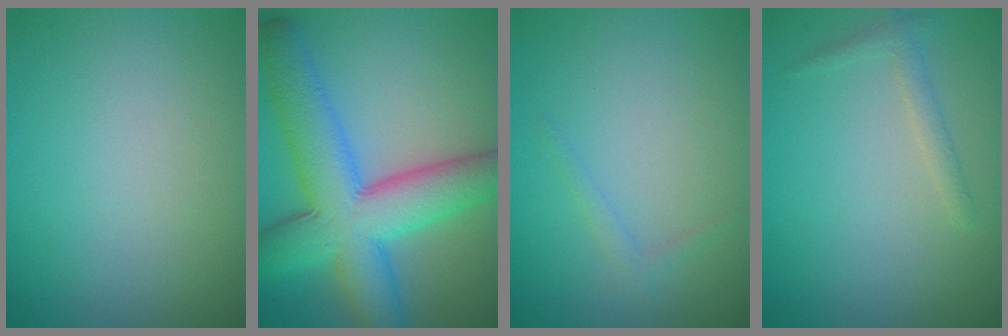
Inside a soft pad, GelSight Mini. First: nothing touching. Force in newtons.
{"total": 10.2, "press": 10.2, "slide": 0.2}
{"total": 0.8, "press": 0.8, "slide": 0.0}
{"total": 1.3, "press": 1.3, "slide": 0.0}